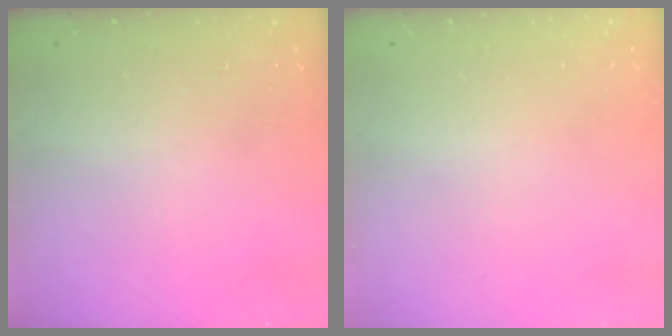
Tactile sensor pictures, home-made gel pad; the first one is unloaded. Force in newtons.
{"total": 0.0}